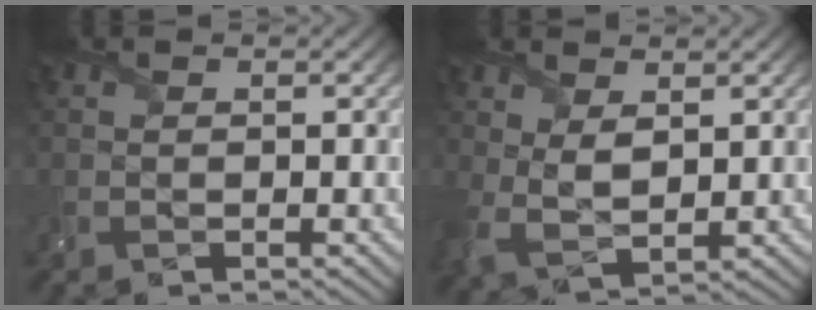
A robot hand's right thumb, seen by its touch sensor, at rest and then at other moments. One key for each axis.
{"total": 4.7, "fx": 1.6, "fy": 2.5, "fz": 3.7, "tx": -0.099, "ty": -0.003, "tz": 0.033}